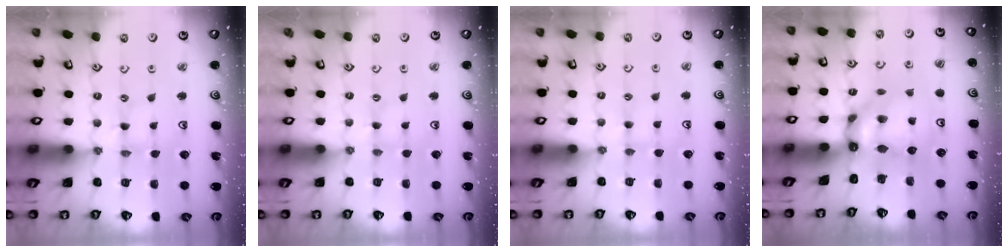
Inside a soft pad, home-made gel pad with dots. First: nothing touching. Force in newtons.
{"total": 0.8, "press": 0.7, "slide": 0.2}
{"total": 2.4, "press": 2.3, "slide": 0.4}
{"total": 9.1, "press": 9.0, "slide": 0.8}